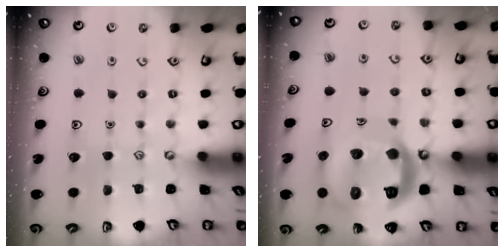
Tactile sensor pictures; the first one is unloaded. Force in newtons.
{"total": 22.0, "press": 21.8, "slide": 2.4}